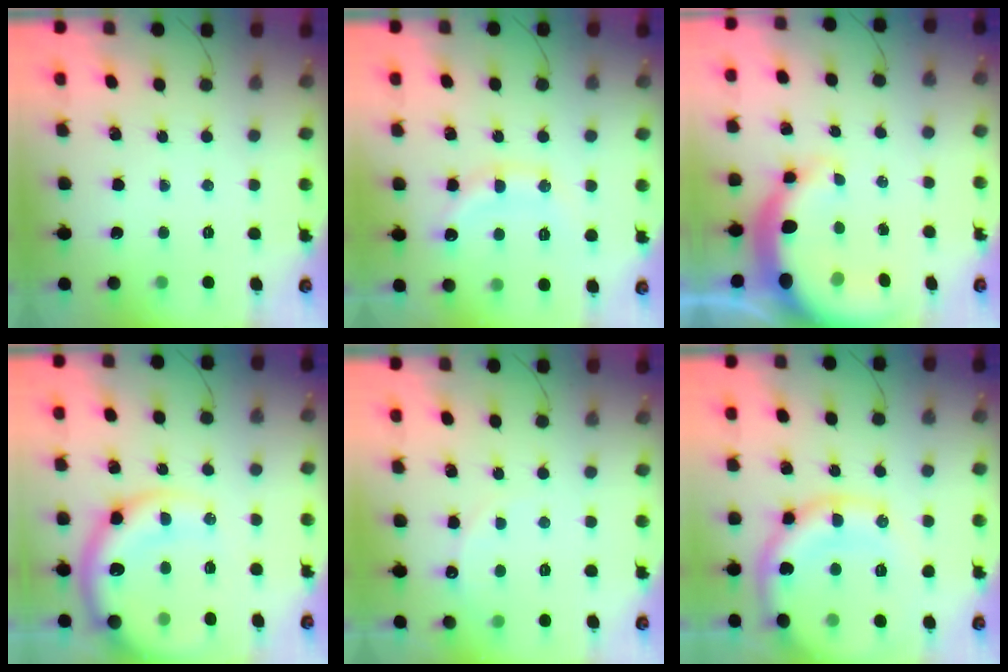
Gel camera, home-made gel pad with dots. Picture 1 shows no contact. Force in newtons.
{"total": 13.5, "press": 13.5, "slide": 1.0}
{"total": 11.3, "press": 10.9, "slide": 3.0}
{"total": 16.3, "press": 15.9, "slide": 3.7}
{"total": 7.2, "press": 7.0, "slide": 1.6}
{"total": 17.1, "press": 17.1, "slide": 0.9}